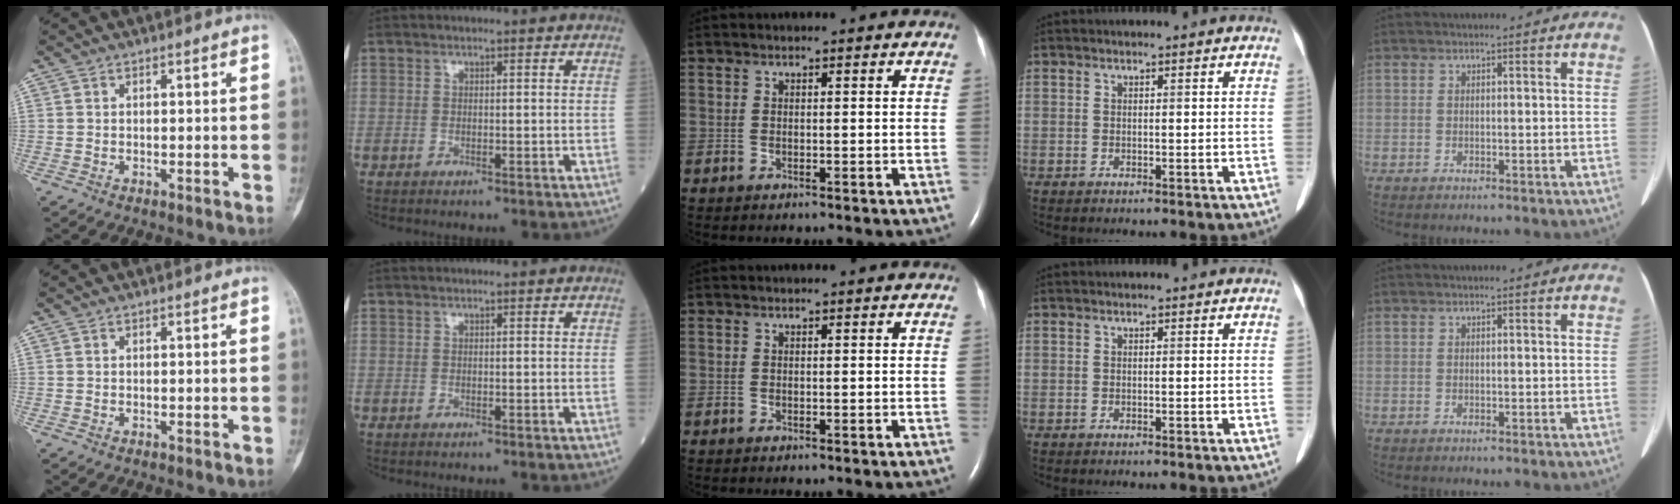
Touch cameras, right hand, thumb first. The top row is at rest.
{}